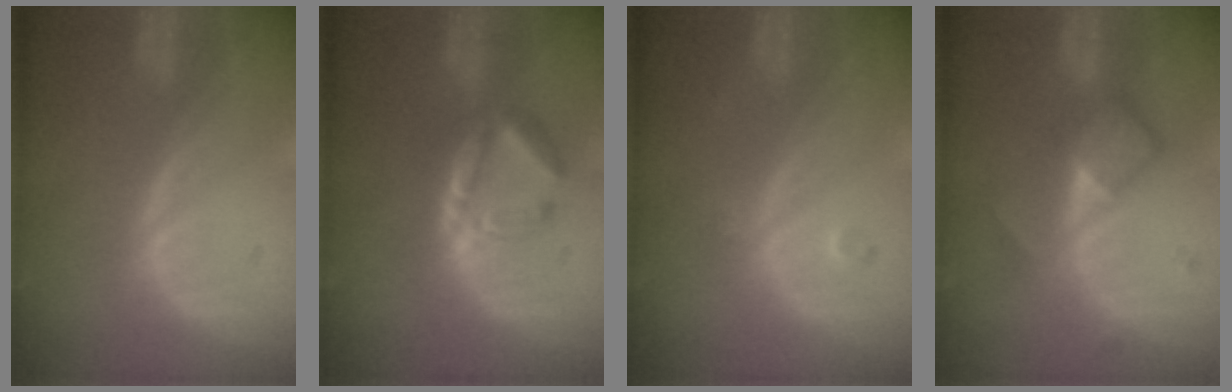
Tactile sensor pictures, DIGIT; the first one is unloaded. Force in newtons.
{"total": 5.6, "press": 5.4, "slide": 1.3}
{"total": 1.5, "press": 1.2, "slide": 0.8}
{"total": 4.9, "press": 4.7, "slide": 1.3}